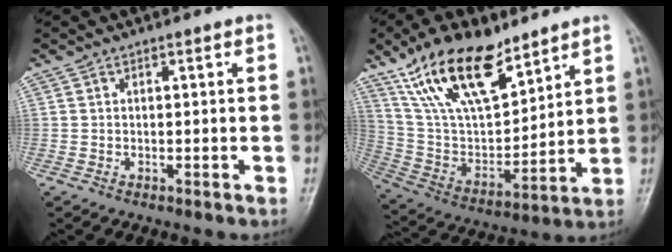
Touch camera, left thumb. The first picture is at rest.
{"total": 20.4, "force": [13.1, 8.9, 12.9], "torque": [-0.201, -0.051, 0.254]}